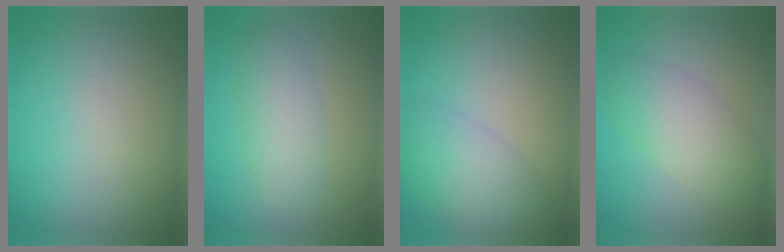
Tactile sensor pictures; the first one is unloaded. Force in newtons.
{"total": 3.1, "press": 3.1, "slide": 0.1}
{"total": 4.5, "press": 4.5, "slide": 0.2}
{"total": 4.2, "press": 4.2, "slide": 0.1}